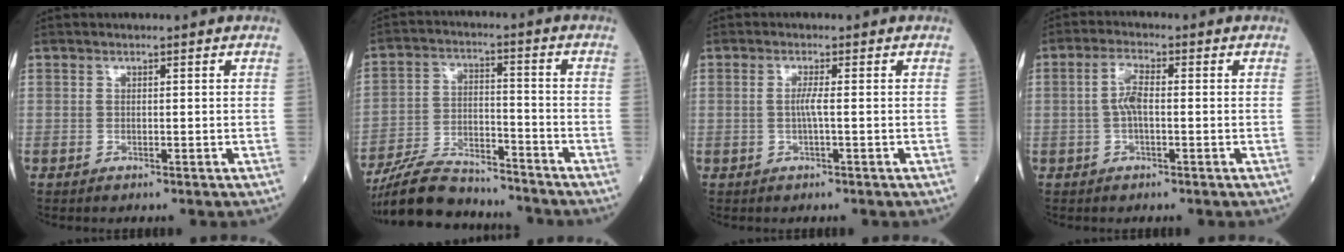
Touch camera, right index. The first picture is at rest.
{"total": 12.8, "force": [-11.9, 3.1, 3.7], "torque": [-0.066, 0.012, -0.209]}
{"total": 1.7, "force": [-0.2, -0.2, 1.7], "torque": [-0.036, 0.000, -0.005]}
{"total": 3.9, "force": [-0.1, 1.1, 3.7], "torque": [-0.081, 0.009, -0.003]}